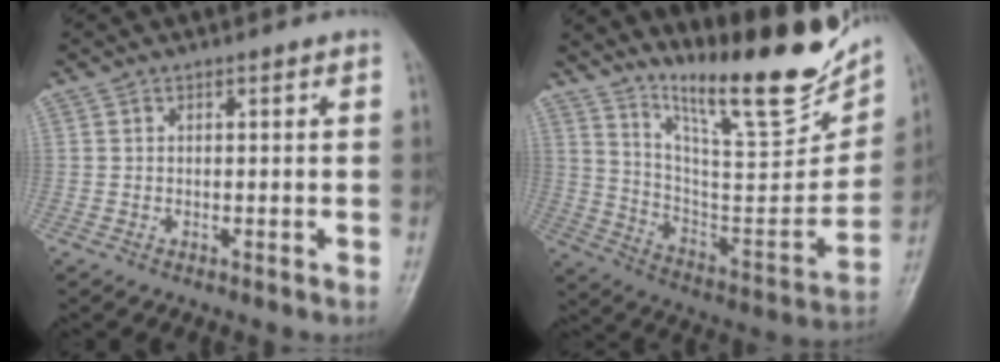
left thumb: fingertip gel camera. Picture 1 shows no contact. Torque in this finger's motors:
{"motor_torque": [1.35, 0.69, 1.37, -1.40, 0.28]}